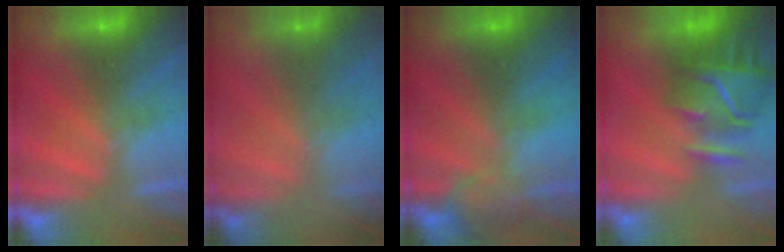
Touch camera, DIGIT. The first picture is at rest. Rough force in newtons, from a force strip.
{"total": 5.6}
{"total": 9.5}
{"total": 8.4}